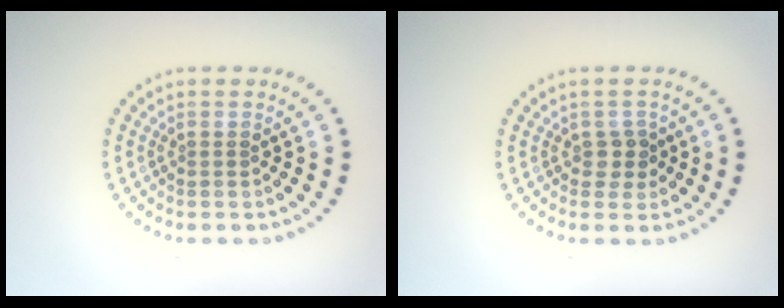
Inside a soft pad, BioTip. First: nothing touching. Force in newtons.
{"total": 1.6, "press": 1.4, "slide": 0.7}